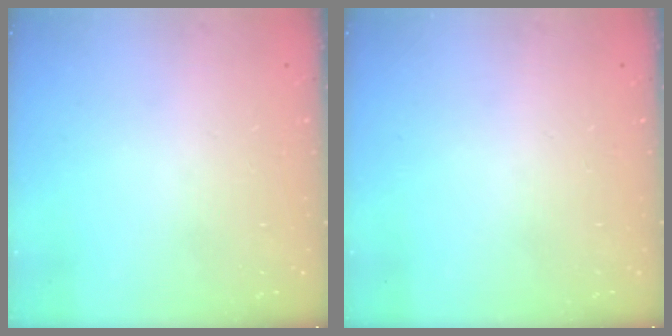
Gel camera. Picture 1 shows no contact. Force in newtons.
{"total": 0.0}